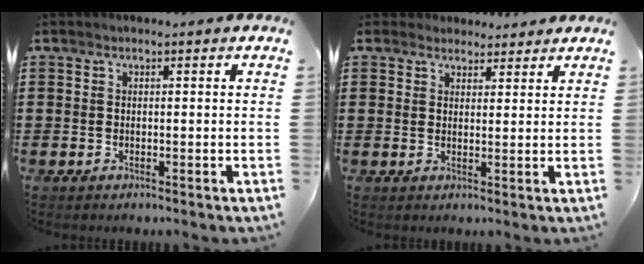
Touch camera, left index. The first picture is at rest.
{"total": 3.0, "force": [2.7, 1.2, 0.1], "torque": [-0.011, 0.000, 0.053]}